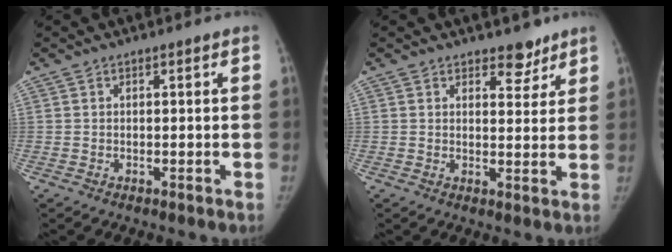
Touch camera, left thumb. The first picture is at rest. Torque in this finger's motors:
{"motor_torque": [0.50, -0.41, 0.48, -0.04, 0.08]}